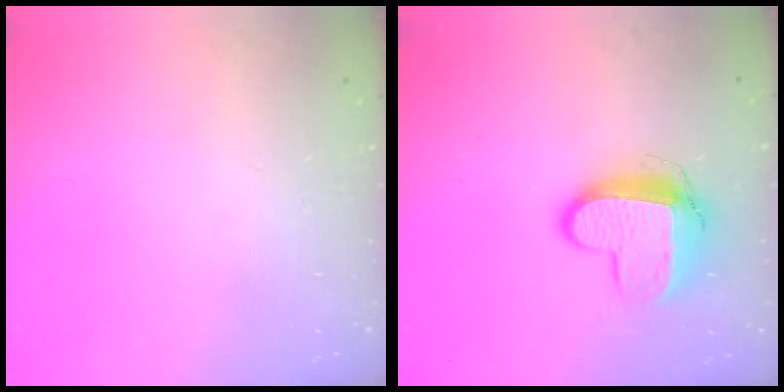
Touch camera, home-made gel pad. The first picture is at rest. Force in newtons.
{"total": 11.6, "press": 11.5, "slide": 1.3}